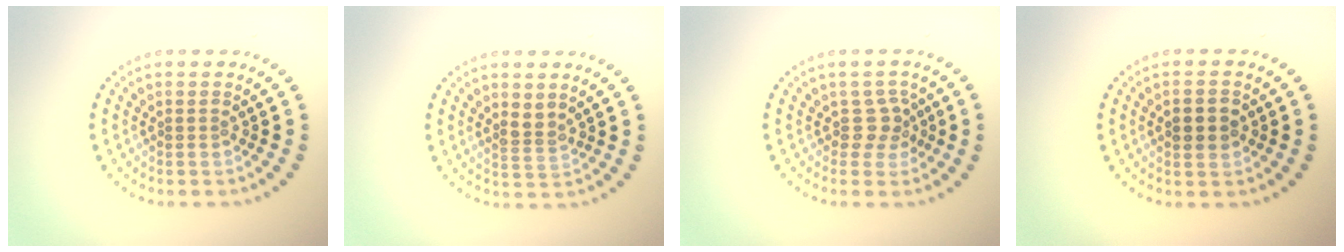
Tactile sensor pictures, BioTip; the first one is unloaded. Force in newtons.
{"total": 1.9, "press": 1.4, "slide": 1.3}
{"total": 2.0, "press": 1.5, "slide": 1.3}
{"total": 2.9, "press": 2.9, "slide": 0.2}